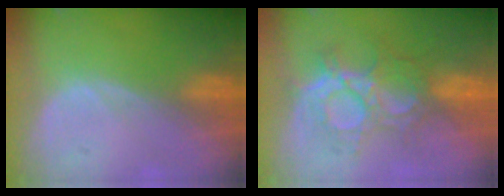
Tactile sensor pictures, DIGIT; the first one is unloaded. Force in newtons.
{"total": 8.7, "press": 8.5, "slide": 1.9}